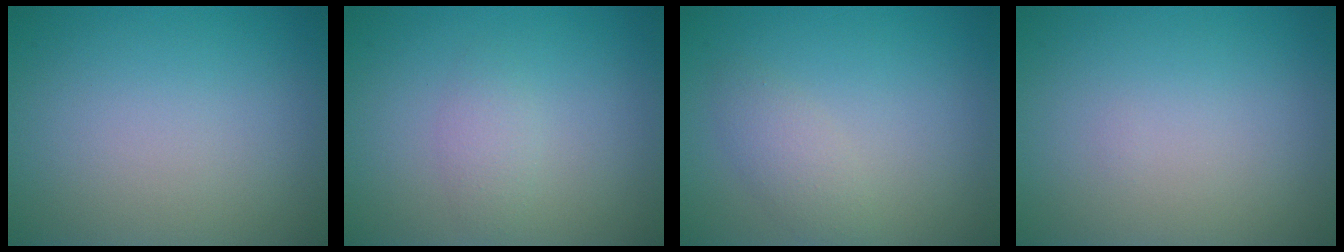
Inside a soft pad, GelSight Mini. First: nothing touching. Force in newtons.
{"total": 1.4, "press": 1.4, "slide": 0.0}
{"total": 1.9, "press": 1.9, "slide": 0.1}
{"total": 0.0}